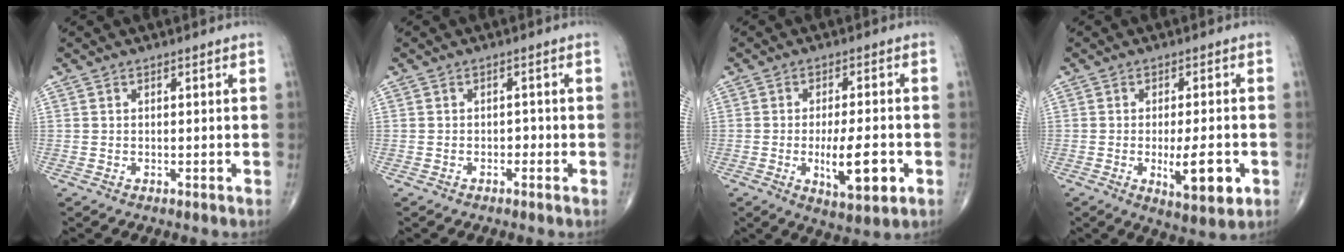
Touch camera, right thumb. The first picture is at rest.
{"total": 1.1, "force": [-0.5, 0.8, 0.6], "torque": [-0.002, 0.004, -0.012]}
{"total": 10.0, "force": [-2.6, 3.3, 9.0], "torque": [-0.139, -0.001, -0.036]}
{"total": 9.3, "force": [-2.5, 2.9, 8.5], "torque": [-0.119, -0.010, -0.031]}